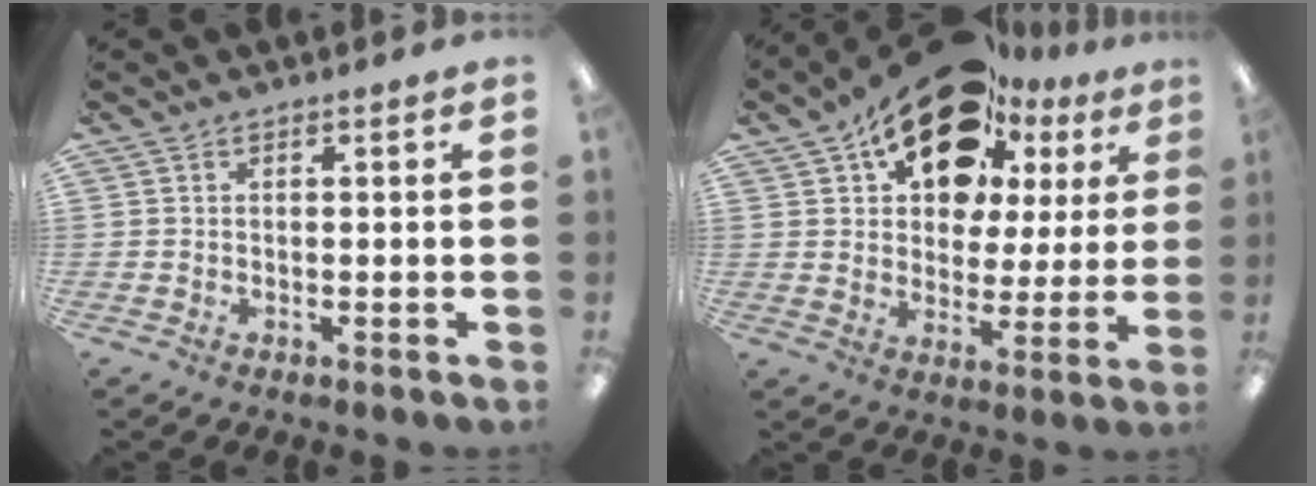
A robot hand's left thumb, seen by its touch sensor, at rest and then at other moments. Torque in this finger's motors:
{"motor_torque": [2.34, 2.67, 1.41, -1.36, 0.14]}